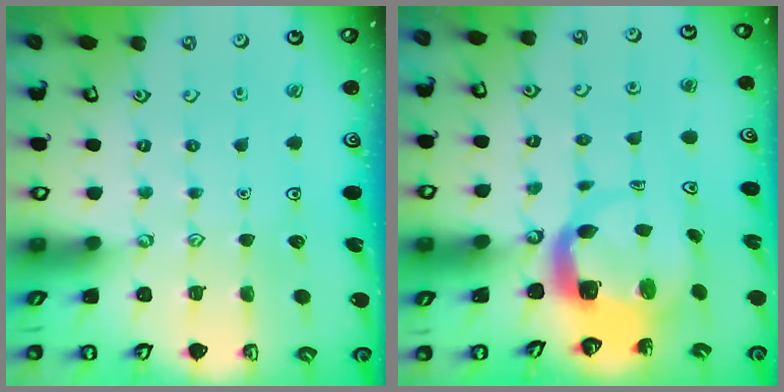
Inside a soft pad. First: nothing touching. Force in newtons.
{"total": 5.5, "press": 5.4, "slide": 0.8}